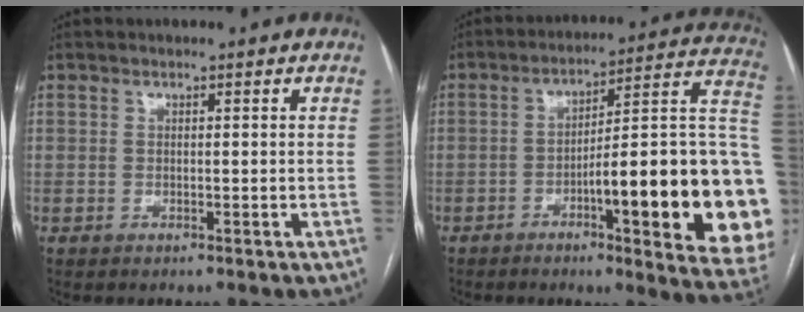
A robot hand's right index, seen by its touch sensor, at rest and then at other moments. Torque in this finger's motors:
{"motor_torque": [2.14, 0.00, 1.05, 0.21]}